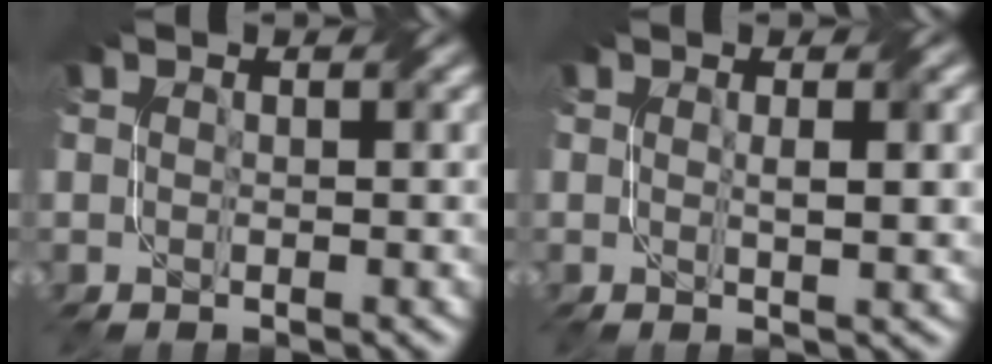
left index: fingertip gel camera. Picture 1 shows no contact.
{"total": 2.8, "force": [0.4, 0.5, 2.7], "torque": [-0.038, 0.002, 0.006]}